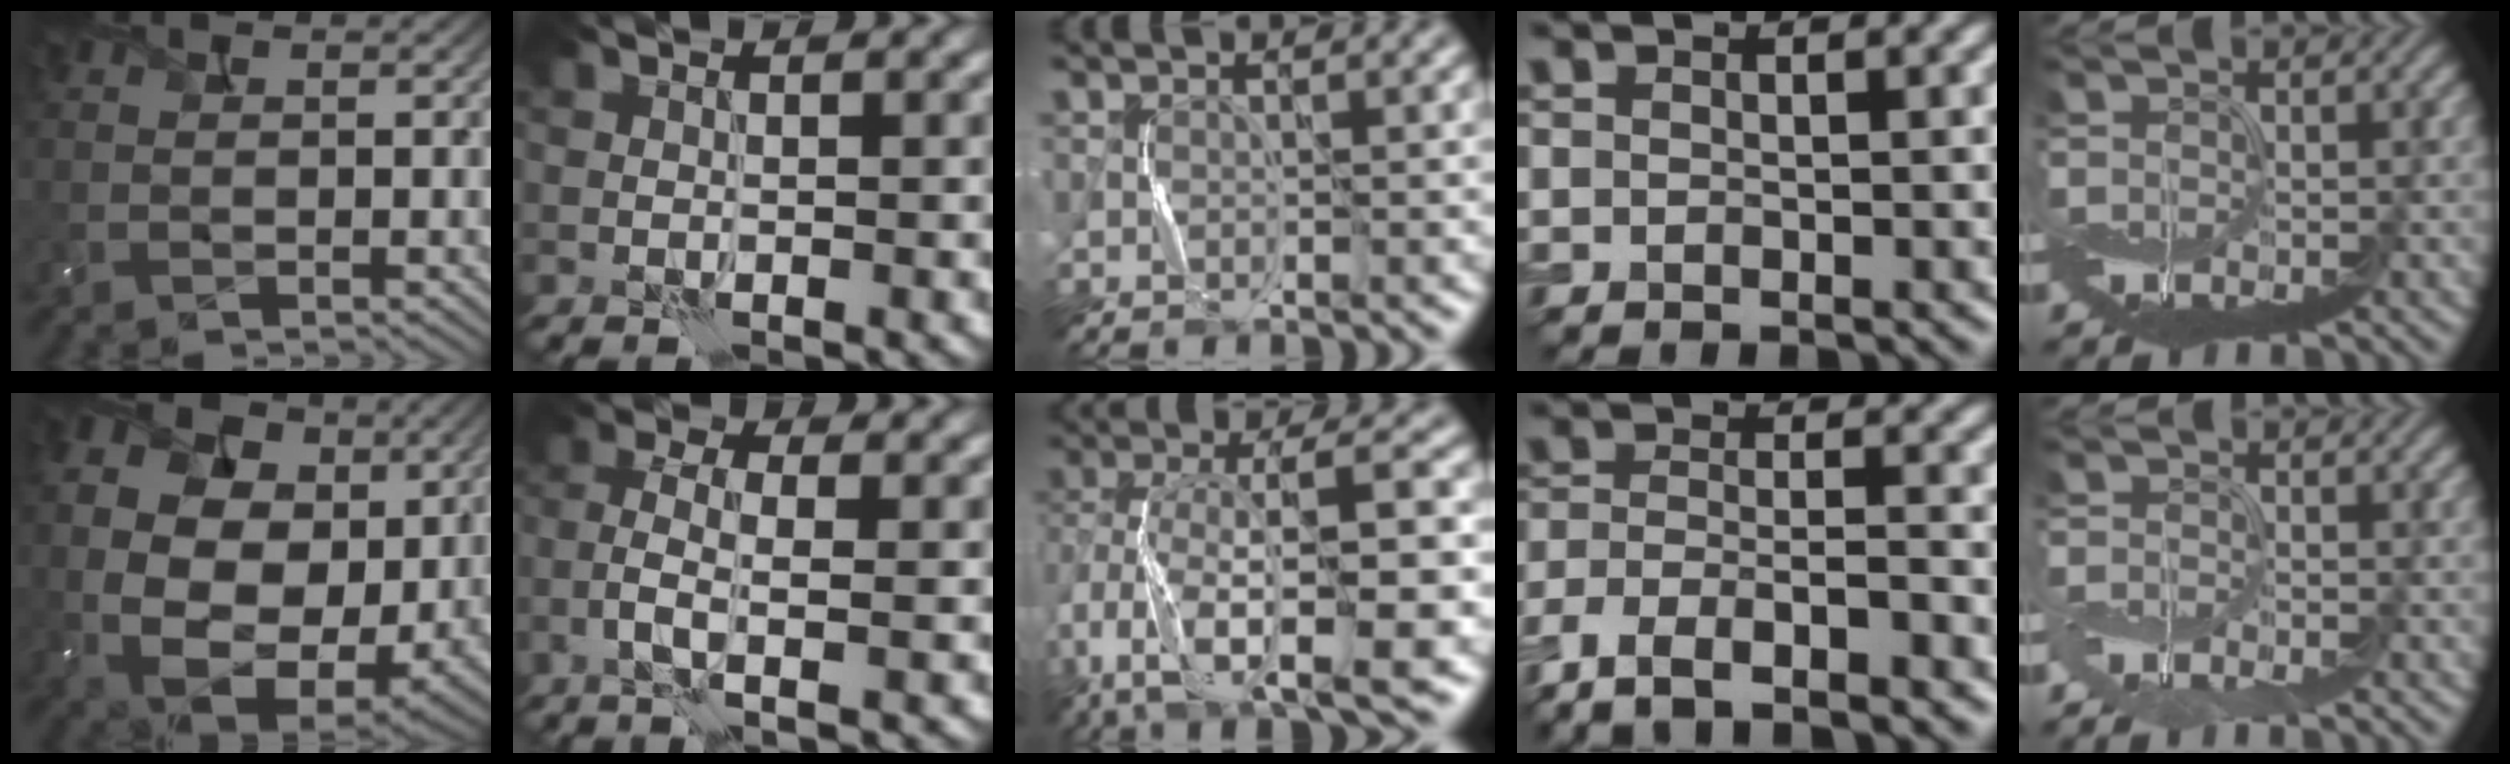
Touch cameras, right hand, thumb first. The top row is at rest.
{"thumb": {"total": 19.4, "force": [3.4, 14.4, 12.5], "torque": [-0.271, 0.009, 0.080]}, "index": {"total": 3.8, "force": [-1.2, 1.3, 3.3], "torque": [-0.079, 0.004, -0.030]}, "middle": {"total": 11.6, "force": [-3.8, 4.3, 10.1], "torque": [-0.184, 0.010, -0.061]}, "ring": {"total": 6.6, "force": [-4.9, 2.0, 4.0], "torque": [-0.080, -0.006, -0.095]}, "little": {"total": 2.1, "force": [-1.8, 0.5, 1.0], "torque": [-0.024, -0.008, -0.044]}}